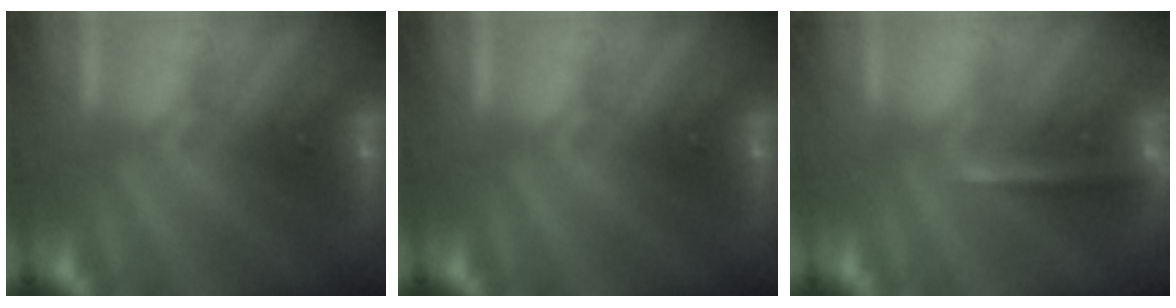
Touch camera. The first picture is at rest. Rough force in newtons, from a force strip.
{"total": 0.0}
{"total": 1.3}